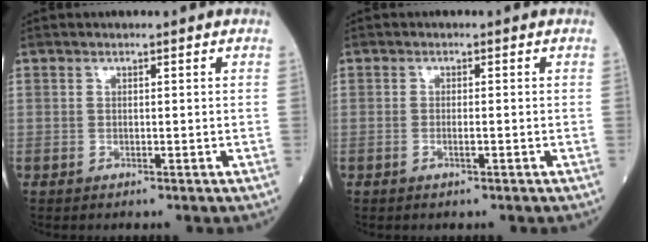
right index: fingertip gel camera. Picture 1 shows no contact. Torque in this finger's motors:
{"motor_torque": [0.01, 0.01, -0.03, -0.01]}